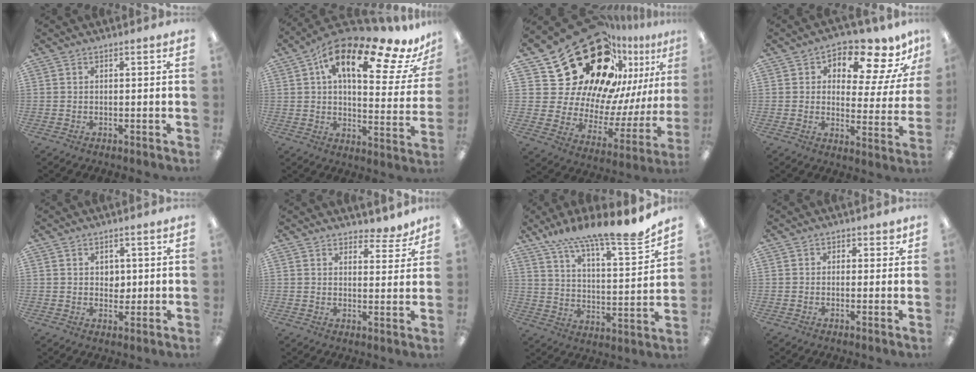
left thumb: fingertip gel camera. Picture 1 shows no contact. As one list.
[{"total": 19.6, "force": [11.4, 7.4, 14.1], "torque": [-0.226, -0.054, 0.182]}, {"total": 33.0, "force": [20.2, 19.5, 17.3], "torque": [-0.249, -0.164, 0.404]}, {"total": 10.5, "force": [7.4, 4.7, 5.8], "torque": [-0.087, -0.056, 0.127]}, {"total": 2.9, "force": [1.0, 2.3, 1.4], "torque": [-0.016, -0.001, 0.013]}, {"total": 5.0, "force": [4.3, 2.2, 1.3], "torque": [-0.006, -0.027, 0.073]}, {"total": 15.6, "force": [14.0, 1.8, 6.7], "torque": [-0.117, -0.107, 0.236]}, {"total": 1.7, "force": [0.5, 1.5, 0.6], "torque": [-0.004, 0.003, 0.006]}]